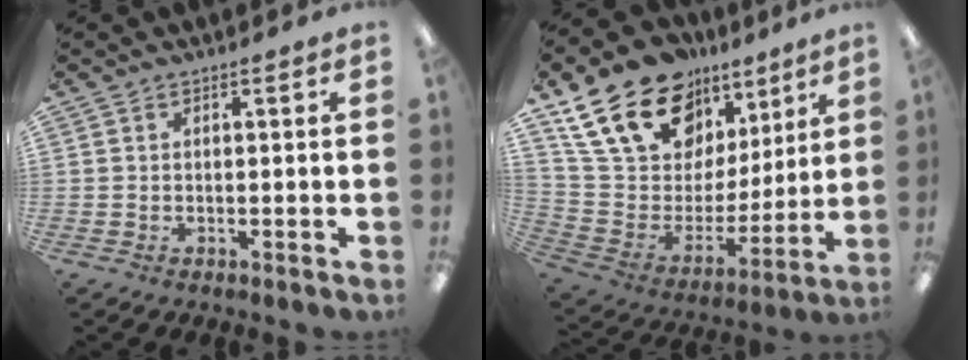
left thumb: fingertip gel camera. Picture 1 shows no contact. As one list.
[{"total": 21.9, "force": [15.1, 12.2, 10.2], "torque": [-0.196, -0.088, 0.283]}]